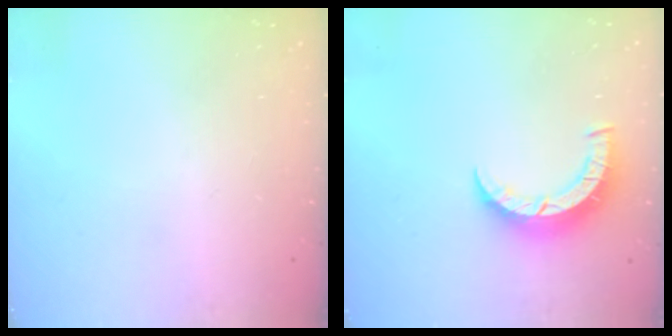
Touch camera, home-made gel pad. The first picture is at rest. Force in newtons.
{"total": 7.1, "press": 7.0, "slide": 0.8}